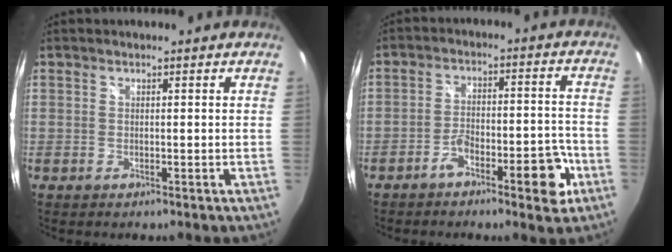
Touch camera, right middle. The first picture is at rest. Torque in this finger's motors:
{"motor_torque": [1.86, -0.28, 0.23, 0.08]}